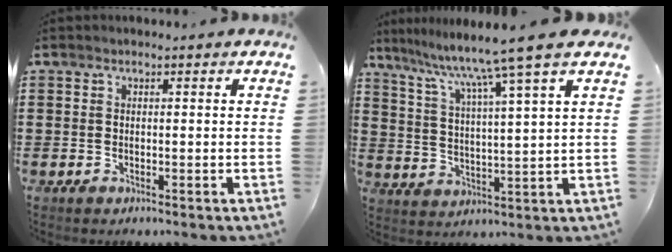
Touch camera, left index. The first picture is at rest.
{"total": 8.8, "force": [6.8, -1.6, 5.3], "torque": [-0.129, -0.041, 0.104]}